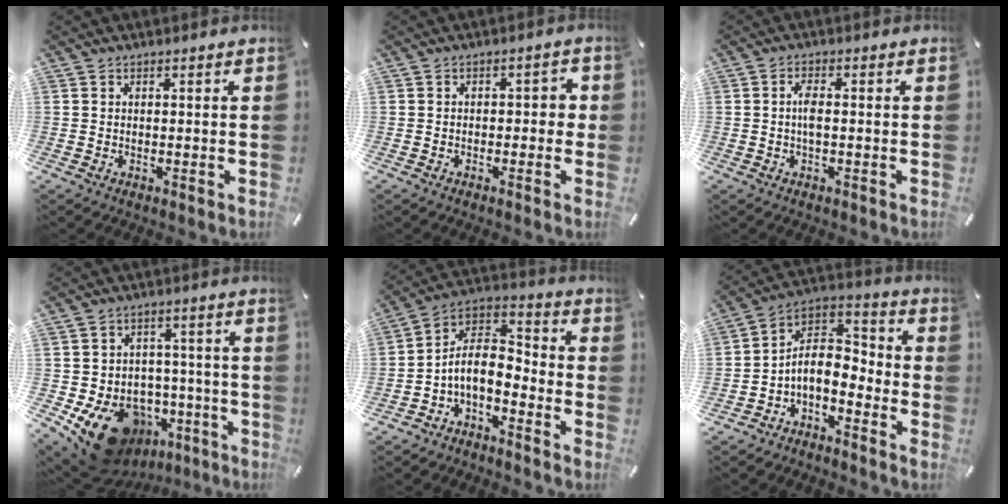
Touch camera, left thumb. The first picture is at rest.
{"total": 2.4, "force": [-1.1, 1.4, 1.6], "torque": [-0.030, 0.013, -0.025]}
{"total": 3.3, "force": [-0.3, 1.0, 3.1], "torque": [-0.065, 0.000, -0.008]}
{"total": 16.3, "force": [-8.2, 11.3, 8.4], "torque": [-0.148, 0.048, -0.123]}
{"total": 8.9, "force": [-4.2, 5.3, 5.7], "torque": [-0.122, 0.007, -0.082]}
{"total": 8.5, "force": [-3.5, 6.0, 4.9], "torque": [-0.098, 0.010, -0.063]}